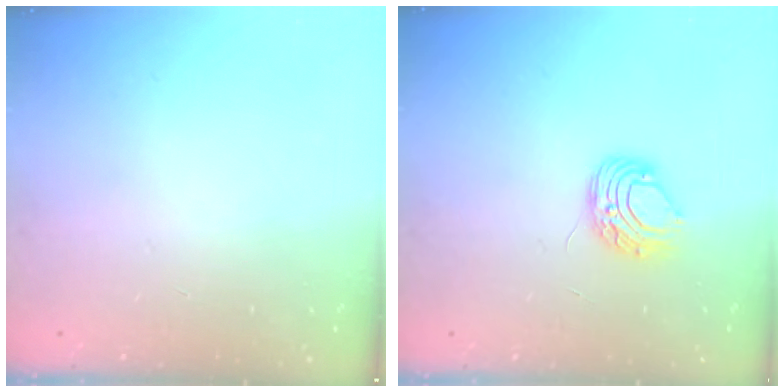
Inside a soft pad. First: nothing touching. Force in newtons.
{"total": 7.5, "press": 7.4, "slide": 0.7}